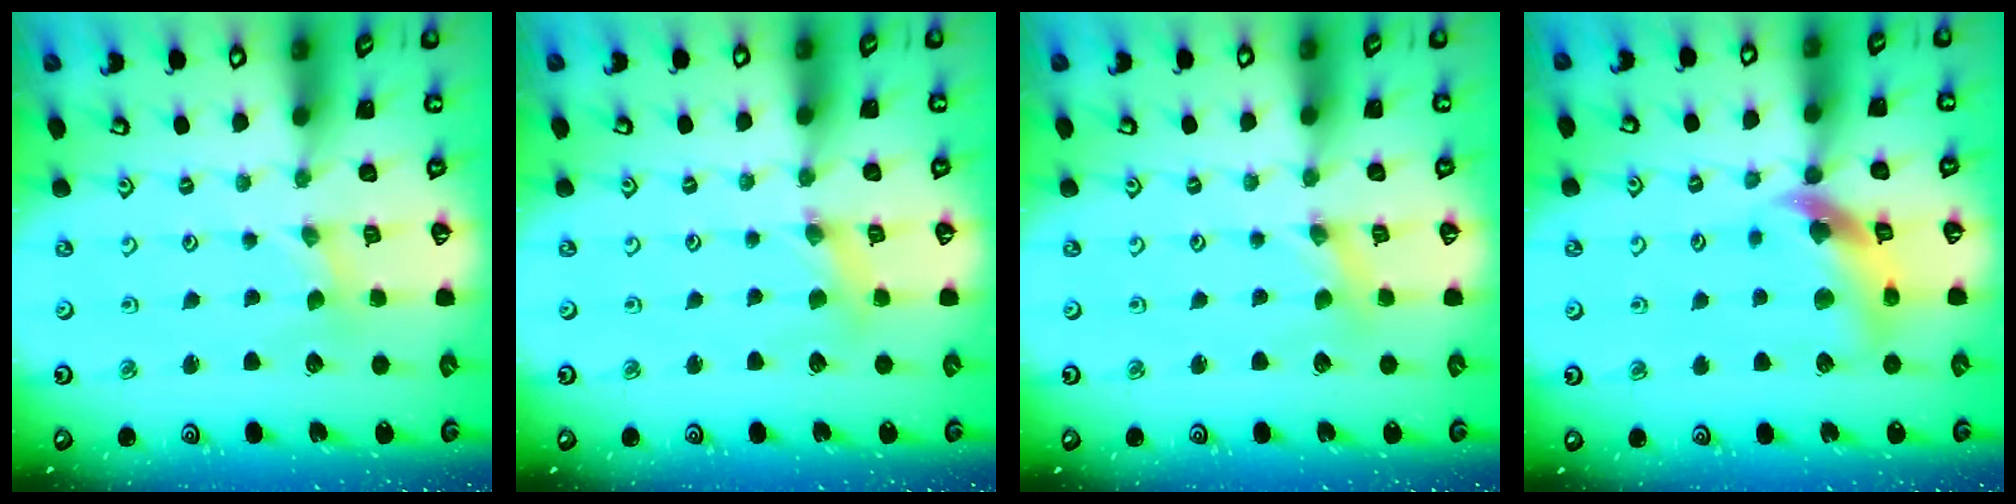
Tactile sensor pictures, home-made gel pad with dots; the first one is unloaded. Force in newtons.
{"total": 3.3, "press": 3.3, "slide": 0.3}
{"total": 1.3, "press": 1.3, "slide": 0.3}
{"total": 11.0, "press": 10.9, "slide": 1.5}